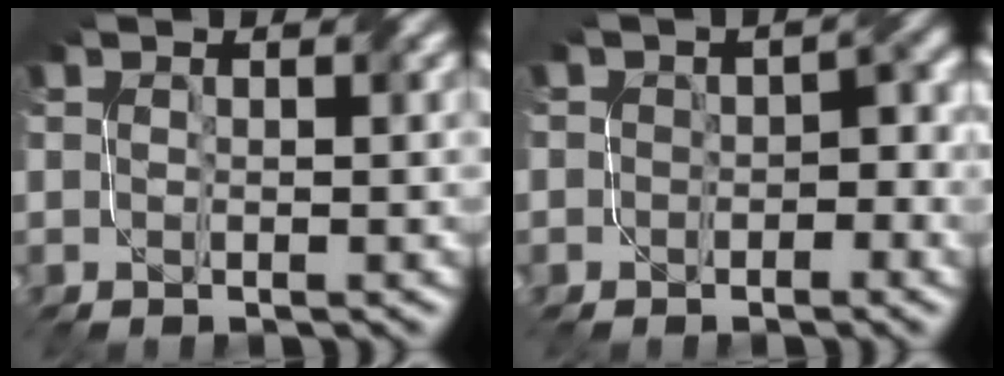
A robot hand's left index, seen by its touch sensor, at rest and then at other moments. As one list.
[{"total": 2.2, "force": [-0.9, 1.6, 1.3], "torque": [-0.010, 0.003, -0.010]}]